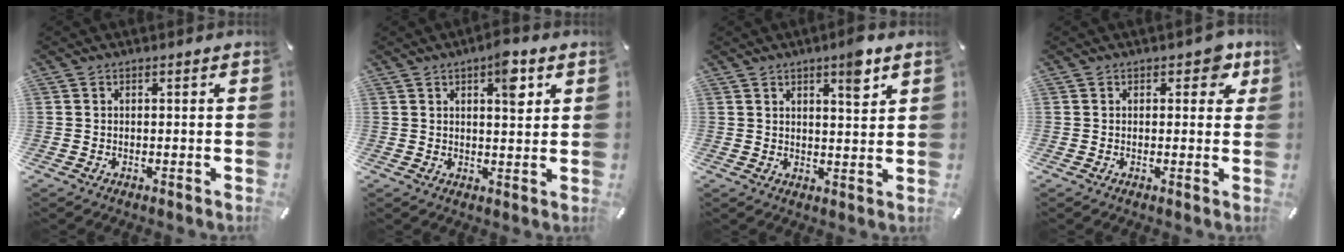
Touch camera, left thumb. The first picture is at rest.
{"total": 6.7, "force": [3.1, 2.6, 5.4], "torque": [-0.064, -0.015, 0.043]}
{"total": 6.1, "force": [4.0, 1.5, 4.4], "torque": [-0.055, -0.024, 0.061]}
{"total": 4.8, "force": [2.2, 2.9, 3.1], "torque": [-0.020, -0.005, 0.030]}